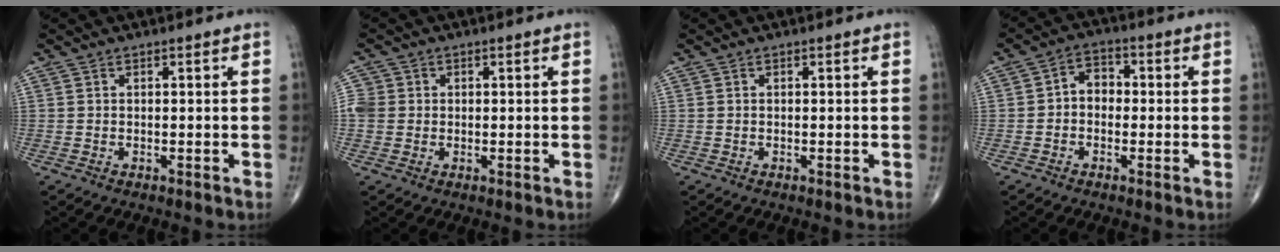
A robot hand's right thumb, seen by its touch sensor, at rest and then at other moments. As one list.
[{"total": 4.7, "force": [0.3, 4.5, 1.4], "torque": [-0.020, 0.013, 0.007]}, {"total": 0.0}, {"total": 4.9, "force": [-0.4, 3.9, 3.0], "torque": [-0.027, 0.022, -0.018]}]